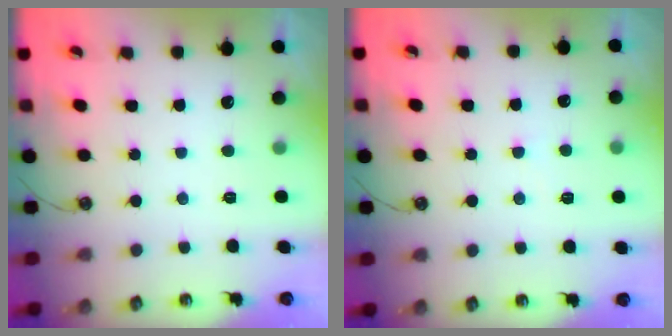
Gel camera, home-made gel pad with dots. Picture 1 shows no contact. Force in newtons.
{"total": 5.4, "press": 5.4, "slide": 0.4}